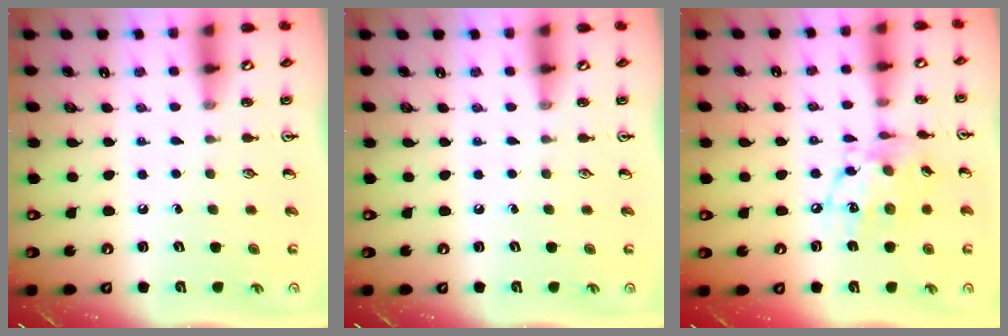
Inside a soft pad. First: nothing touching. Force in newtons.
{"total": 0.0}
{"total": 13.5, "press": 13.5, "slide": 0.8}